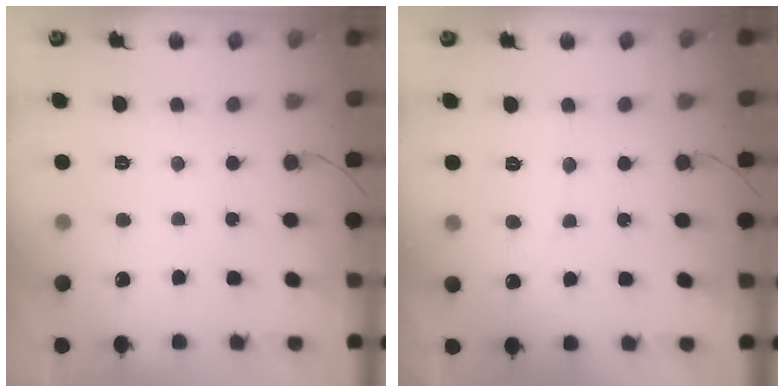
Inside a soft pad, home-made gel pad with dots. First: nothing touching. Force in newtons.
{"total": 3.2, "press": 3.1, "slide": 0.3}